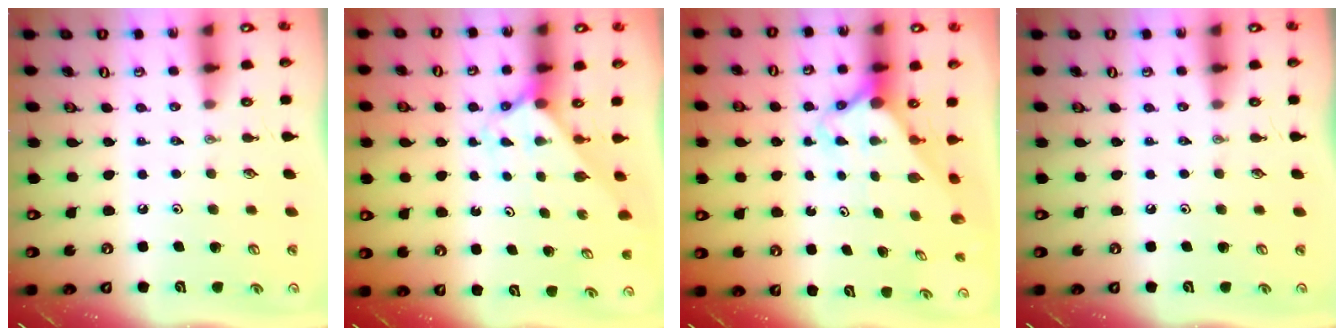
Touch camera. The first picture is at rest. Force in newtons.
{"total": 2.1, "press": 2.1, "slide": 0.2}
{"total": 2.8, "press": 2.8, "slide": 0.2}
{"total": 0.0}